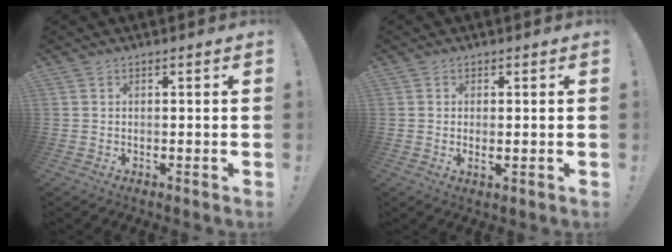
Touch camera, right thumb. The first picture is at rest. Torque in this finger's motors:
{"motor_torque": [-0.12, -0.20, 0.03, 0.04, 0.00]}